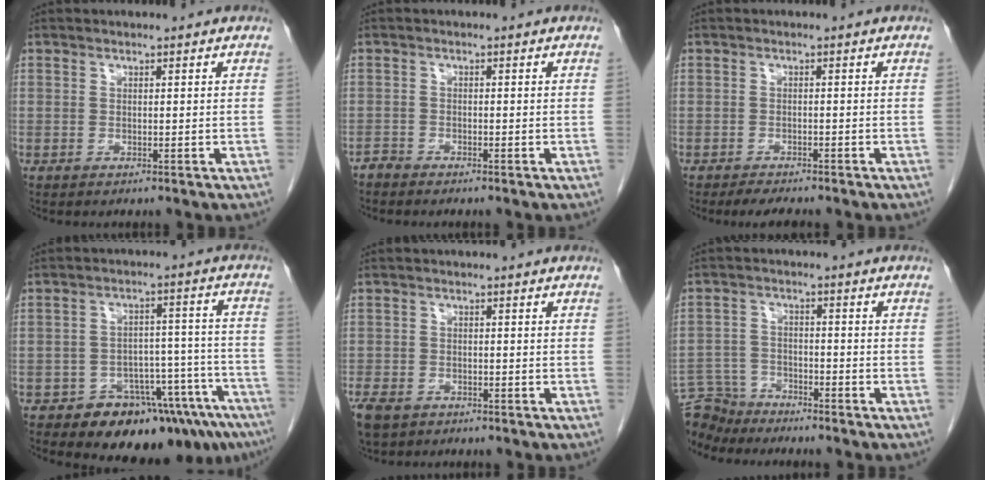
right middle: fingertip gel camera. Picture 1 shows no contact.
{"total": 1.2, "force": [-1.2, 0.2, -0.1], "torque": [0.003, -0.001, -0.024]}
{"total": 2.6, "force": [-2.3, 0.3, 1.1], "torque": [-0.024, -0.009, -0.036]}
{"total": 14.5, "force": [-10.7, 5.2, 8.3], "torque": [-0.046, 0.053, -0.144]}
{"total": 6.6, "force": [-4.4, 4.0, 2.8], "torque": [-0.062, -0.008, -0.069]}
{"total": 7.3, "force": [-6.9, 2.2, -0.3], "torque": [0.003, 0.003, -0.131]}